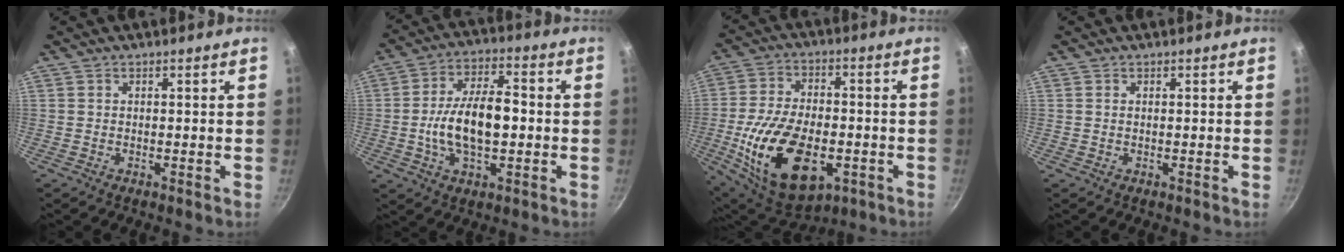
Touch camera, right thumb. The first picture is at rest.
{"total": 13.5, "force": [-1.2, 6.9, 11.6], "torque": [-0.193, 0.027, -0.026]}
{"total": 21.9, "force": [-5.9, 12.3, 17.1], "torque": [-0.298, 0.014, -0.089]}
{"total": 0.0}